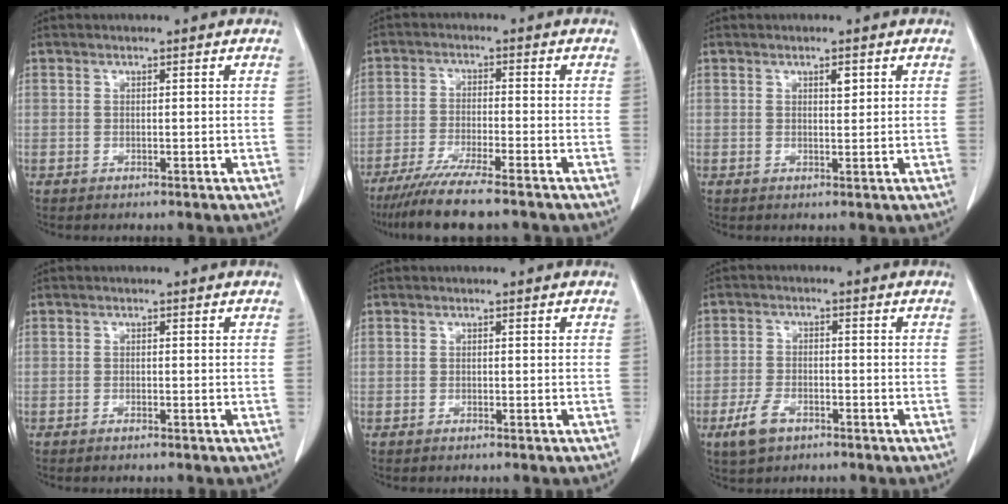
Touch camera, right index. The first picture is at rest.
{"total": 9.9, "force": [-8.1, 0.0, 5.7], "torque": [-0.090, -0.027, -0.132]}
{"total": 1.4, "force": [0.7, 0.5, 1.1], "torque": [-0.017, -0.002, 0.009]}
{"total": 0.6, "force": [-0.5, 0.0, 0.3], "torque": [-0.007, -0.001, -0.004]}
{"total": 0.0}
{"total": 4.7, "force": [-2.7, 2.5, 2.8], "torque": [-0.060, -0.002, -0.044]}